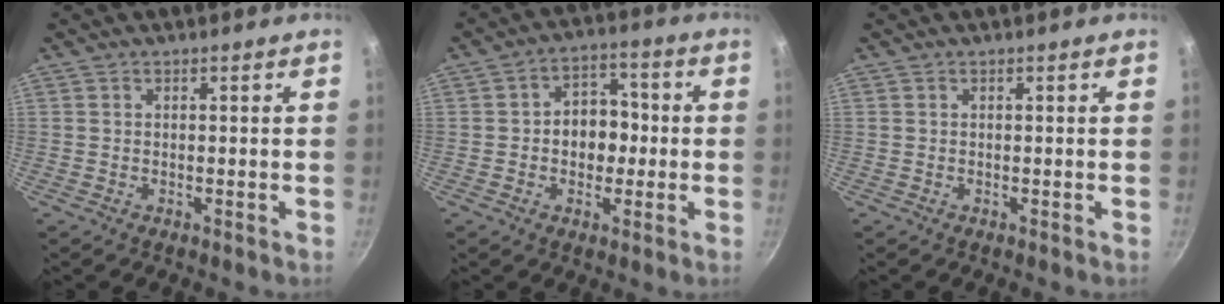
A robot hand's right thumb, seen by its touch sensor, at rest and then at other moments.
{"total": 8.5, "force": [-0.5, 6.5, 5.4], "torque": [-0.027, 0.019, -0.016]}
{"total": 0.0}